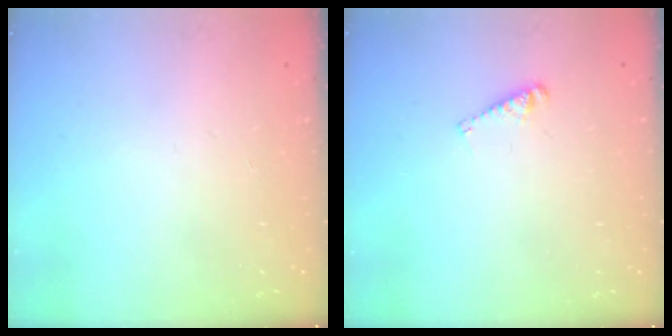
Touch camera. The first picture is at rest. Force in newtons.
{"total": 3.9, "press": 3.9, "slide": 0.4}